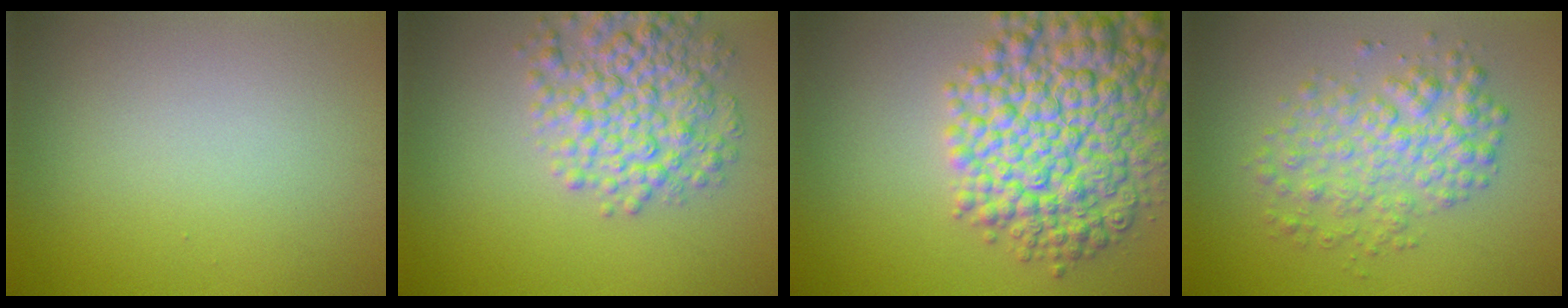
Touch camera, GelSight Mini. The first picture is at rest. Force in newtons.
{"total": 6.0, "press": 6.0, "slide": 0.1}
{"total": 10.8, "press": 10.8, "slide": 0.3}
{"total": 4.5, "press": 4.5, "slide": 0.1}